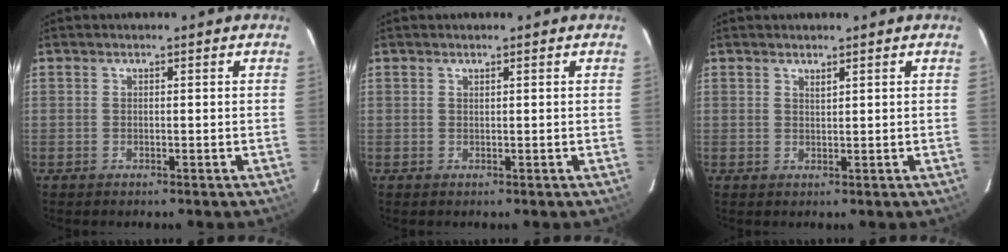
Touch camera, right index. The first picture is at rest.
{"total": 0.0}
{"total": 0.9, "force": [0.7, 0.2, 0.5], "torque": [-0.007, 0.000, 0.013]}